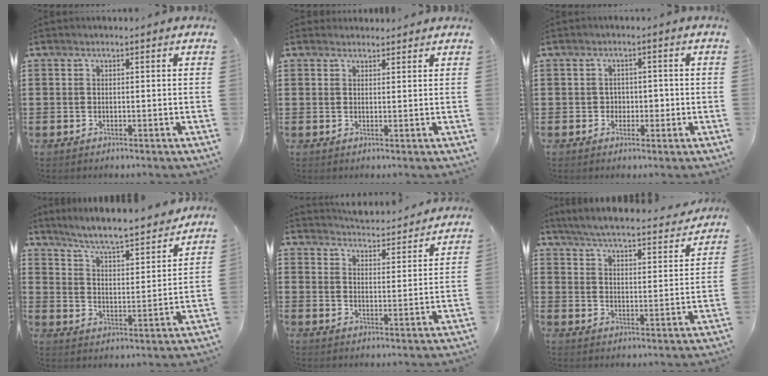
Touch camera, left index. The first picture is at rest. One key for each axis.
{"total": 1.6, "fx": 1.5, "fy": 0.5, "fz": 0.1, "tx": -0.005, "ty": 0.003, "tz": 0.031}
{"total": 2.0, "fx": -0.2, "fy": 1.8, "fz": 0.8, "tx": -0.022, "ty": 0.007, "tz": -0.009}
{"total": 6.2, "fx": 5.8, "fy": -0.3, "fz": 2.2, "tx": -0.068, "ty": -0.044, "tz": 0.094}
{"total": 3.9, "fx": 3.9, "fy": -0.4, "fz": 0.0, "tx": -0.021, "ty": -0.036, "tz": 0.064}
{"total": 5.6, "fx": 5.4, "fy": -0.2, "fz": 1.4, "tx": -0.053, "ty": -0.039, "tz": 0.092}